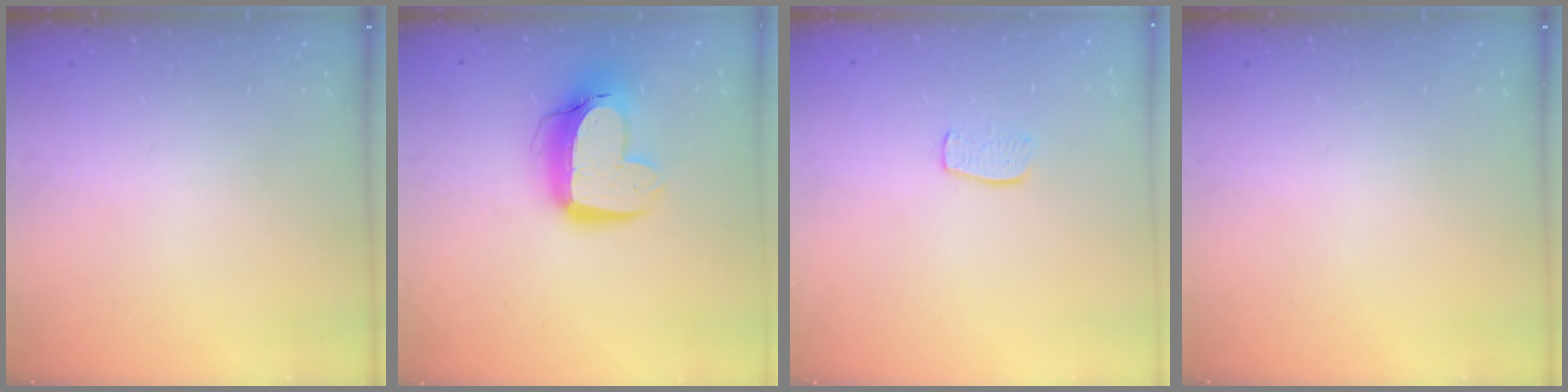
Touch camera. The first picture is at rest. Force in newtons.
{"total": 13.6, "press": 13.5, "slide": 1.4}
{"total": 6.9, "press": 6.8, "slide": 0.4}
{"total": 0.0}